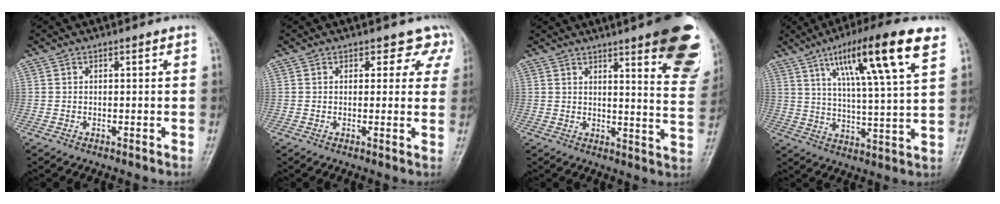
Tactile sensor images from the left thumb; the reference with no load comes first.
{"total": 4.3, "force": [3.3, 2.8, 0.6], "torque": [0.033, -0.016, 0.018]}
{"total": 19.3, "force": [11.2, 3.9, 15.2], "torque": [-0.163, -0.054, 0.130]}
{"total": 17.4, "force": [9.0, 2.3, 14.7], "torque": [-0.235, -0.025, 0.146]}